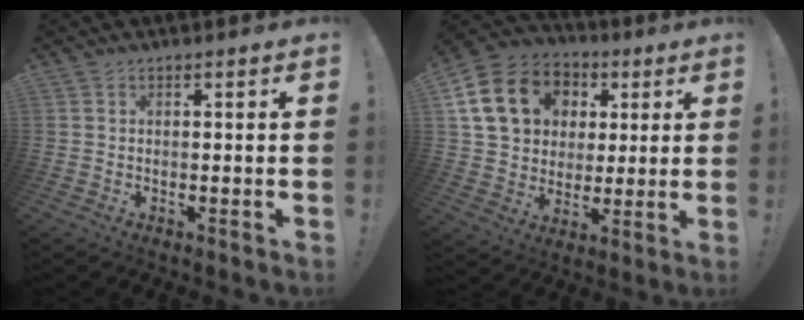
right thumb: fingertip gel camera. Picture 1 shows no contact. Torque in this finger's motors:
{"motor_torque": [0.32, 0.50, 0.80, 0.74, 0.29]}